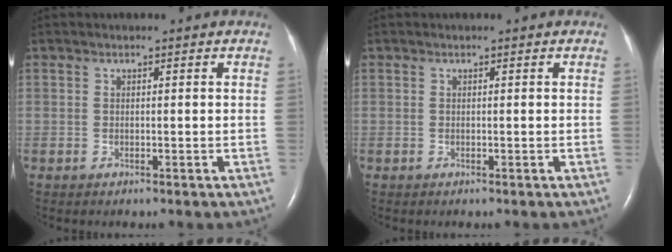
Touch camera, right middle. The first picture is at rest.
{"total": 0.0}